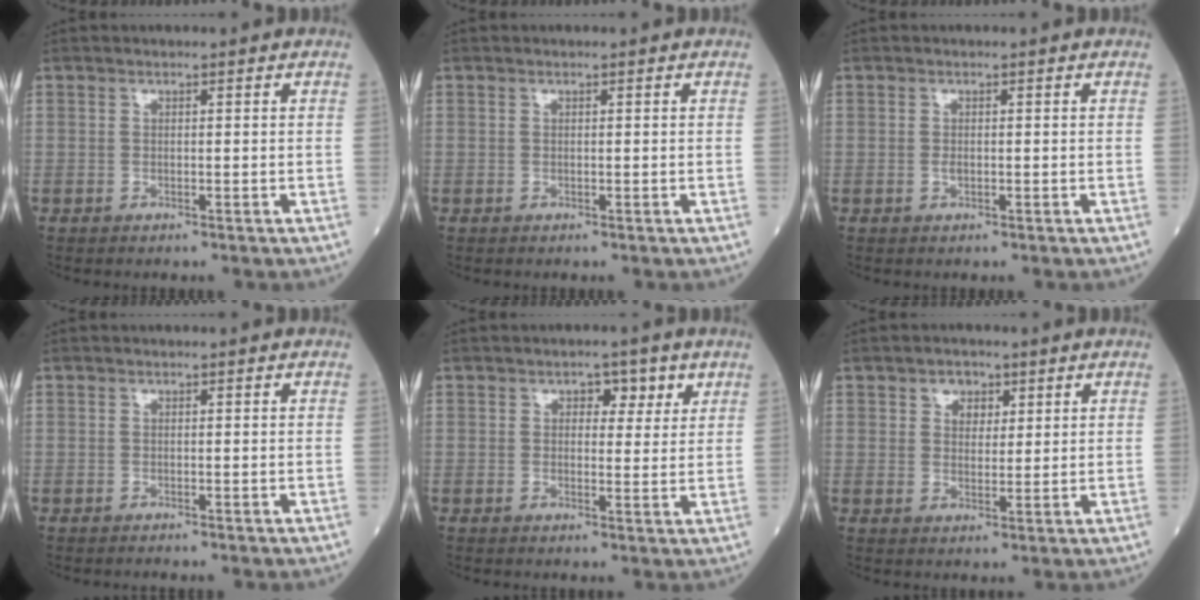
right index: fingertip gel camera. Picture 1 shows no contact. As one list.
[{"total": 0.0}, {"total": 0.6, "force": [-0.1, 0.3, 0.5], "torque": [-0.014, -0.001, -0.003]}, {"total": 0.0}, {"total": 3.5, "force": [1.8, 2.1, 2.1], "torque": [-0.018, 0.005, 0.020]}, {"total": 3.3, "force": [1.7, 2.3, 1.6], "torque": [-0.021, 0.005, 0.027]}]